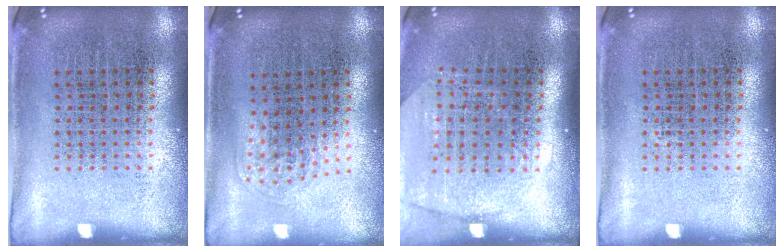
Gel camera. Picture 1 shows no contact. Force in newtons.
{"total": 1.1, "press": 0.6, "slide": 0.8}
{"total": 1.8, "press": 1.5, "slide": 0.9}
{"total": 0.0}